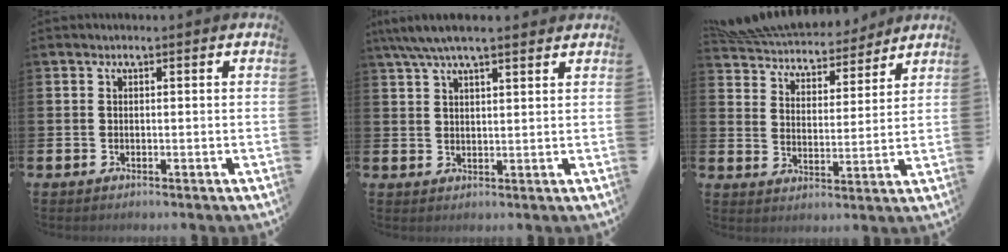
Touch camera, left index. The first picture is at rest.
{"total": 5.7, "force": [4.8, 1.2, 2.9], "torque": [-0.064, -0.006, 0.087]}
{"total": 6.3, "force": [6.1, 1.4, 0.4], "torque": [-0.043, -0.048, 0.108]}